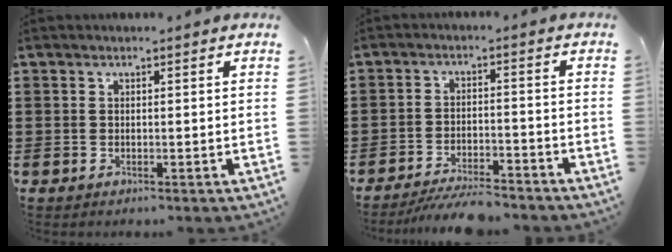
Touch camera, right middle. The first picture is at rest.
{"total": 5.3, "force": [-5.0, 0.7, 1.8], "torque": [-0.034, 0.001, -0.097]}